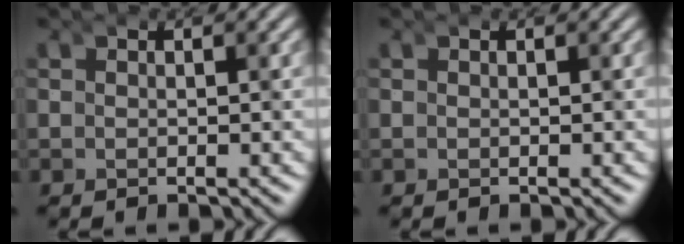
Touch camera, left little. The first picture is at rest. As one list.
[{"total": 0.0}]